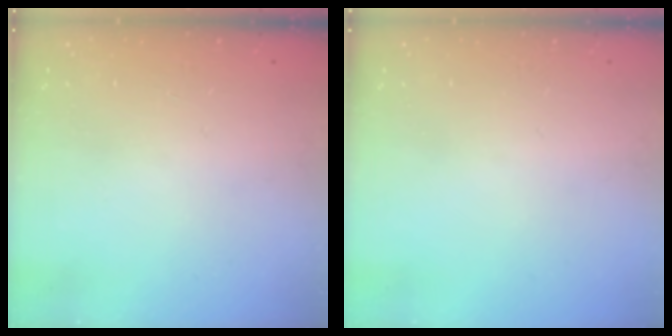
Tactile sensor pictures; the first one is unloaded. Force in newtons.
{"total": 0.0}